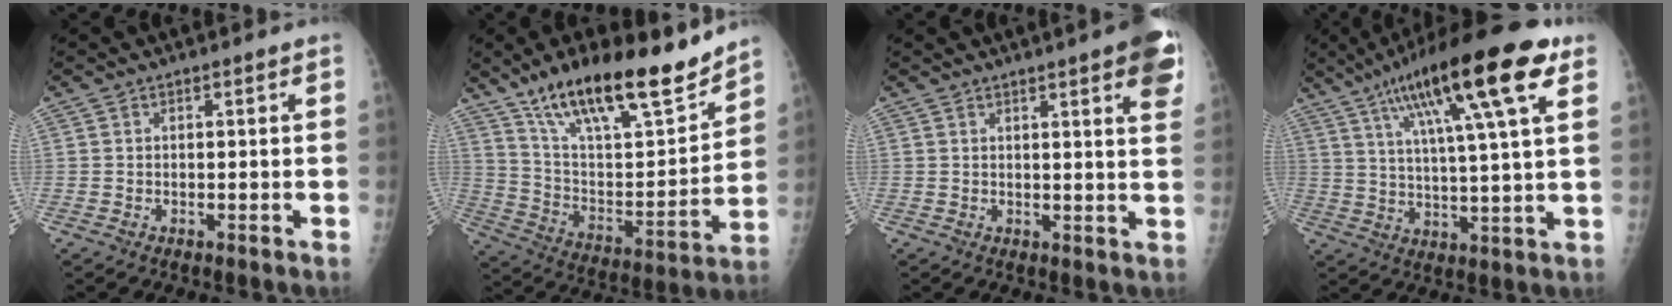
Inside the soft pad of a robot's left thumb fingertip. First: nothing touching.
{"total": 24.2, "force": [17.8, 6.6, 14.9], "torque": [-0.212, -0.074, 0.306]}
{"total": 8.8, "force": [4.6, 1.2, 7.4], "torque": [-0.075, -0.010, 0.048]}
{"total": 20.8, "force": [10.4, 3.8, 17.6], "torque": [-0.284, -0.006, 0.165]}